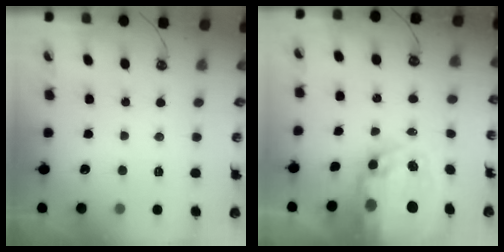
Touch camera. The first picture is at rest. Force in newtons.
{"total": 16.1, "press": 16.1, "slide": 1.4}